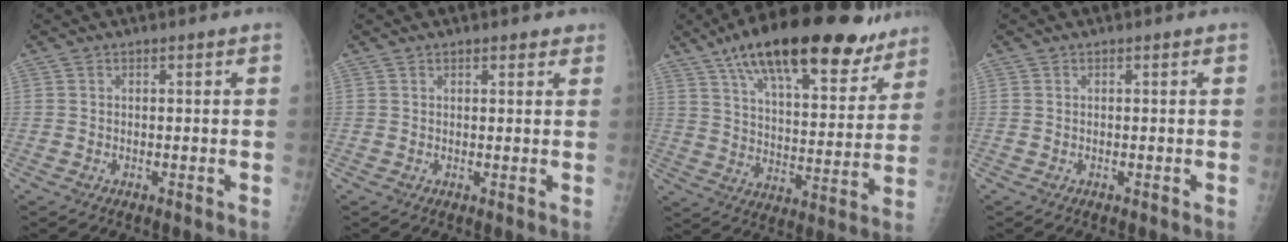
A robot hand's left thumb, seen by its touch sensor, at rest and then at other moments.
{"total": 1.8, "force": [1.4, 0.9, 0.7], "torque": [0.006, -0.005, 0.012]}
{"total": 26.5, "force": [17.9, 9.9, 16.9], "torque": [-0.230, -0.044, 0.273]}
{"total": 0.0}